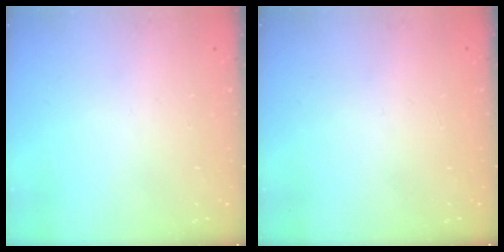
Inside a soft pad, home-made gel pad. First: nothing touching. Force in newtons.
{"total": 0.0}